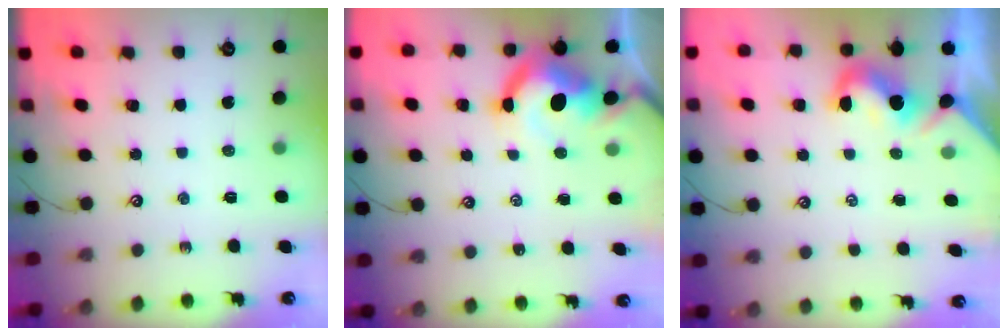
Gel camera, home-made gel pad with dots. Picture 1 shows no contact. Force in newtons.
{"total": 10.4, "press": 10.3, "slide": 1.6}
{"total": 2.1, "press": 2.0, "slide": 0.5}